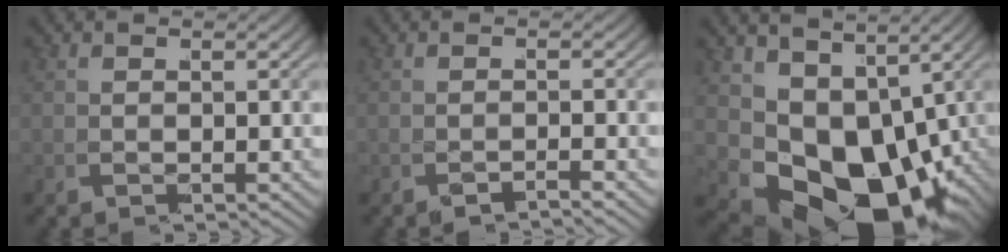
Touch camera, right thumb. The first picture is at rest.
{"total": 2.4, "force": [-1.4, -1.5, -1.1], "torque": [0.013, 0.009, -0.032]}
{"total": 14.2, "force": [-3.4, 9.3, 10.2], "torque": [-0.201, -0.056, -0.028]}